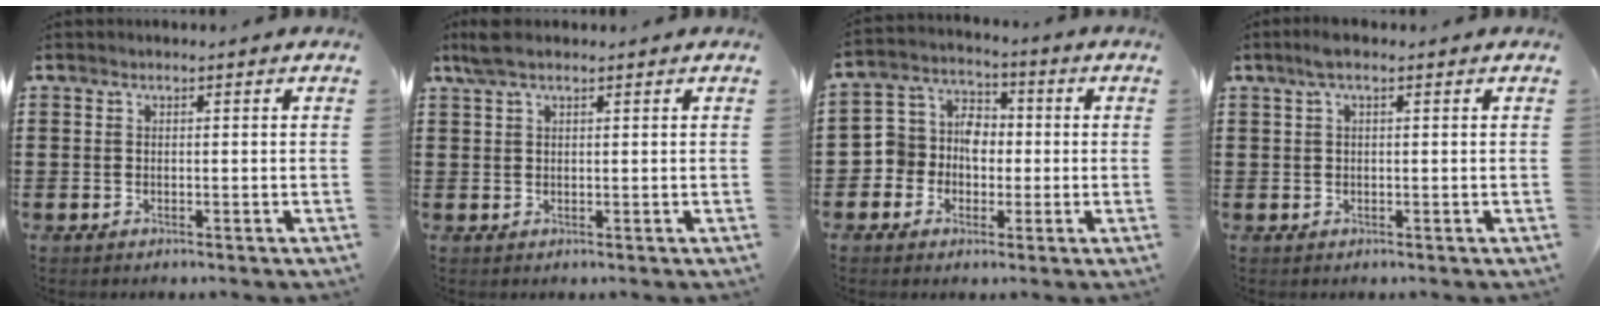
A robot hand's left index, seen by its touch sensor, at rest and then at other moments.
{"total": 2.8, "force": [1.9, 0.8, 1.9], "torque": [-0.042, 0.003, 0.034]}
{"total": 6.0, "force": [-1.1, 5.6, 1.7], "torque": [-0.070, 0.006, -0.029]}
{"total": 2.1, "force": [0.9, 0.5, 1.8], "torque": [-0.038, 0.005, 0.015]}